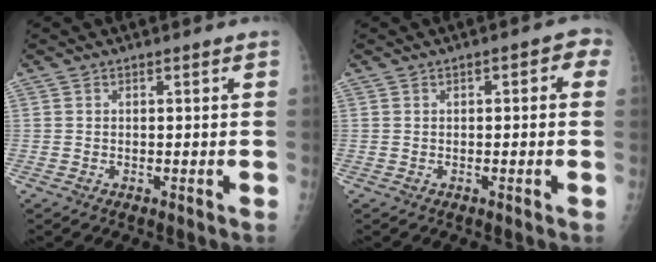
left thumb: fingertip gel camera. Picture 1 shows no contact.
{"total": 3.5, "force": [0.6, 1.7, 3.0], "torque": [-0.023, 0.012, -0.001]}